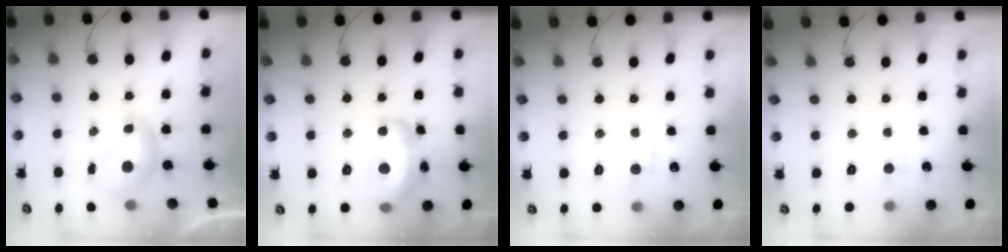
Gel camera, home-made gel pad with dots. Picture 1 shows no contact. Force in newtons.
{"total": 8.1, "press": 8.1, "slide": 0.7}
{"total": 1.5, "press": 1.4, "slide": 0.6}
{"total": 0.8, "press": 0.4, "slide": 0.7}